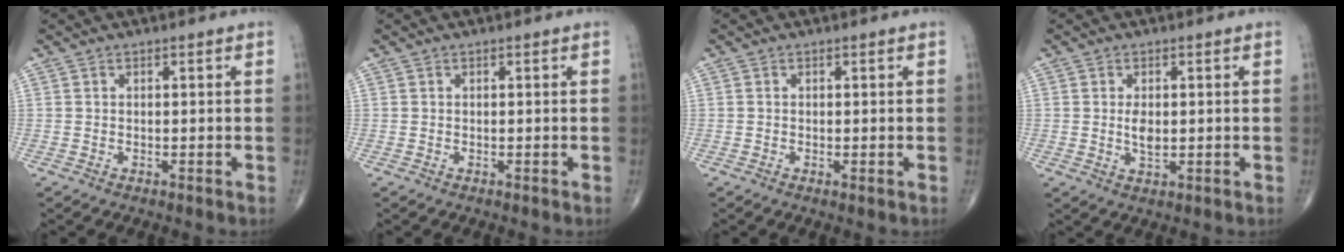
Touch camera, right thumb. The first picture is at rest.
{"total": 0.0}
{"total": 0.5, "force": [-0.1, 0.2, 0.5], "torque": [-0.011, -0.003, -0.003]}
{"total": 3.3, "force": [0.2, 1.7, 2.8], "torque": [-0.049, -0.007, 0.007]}